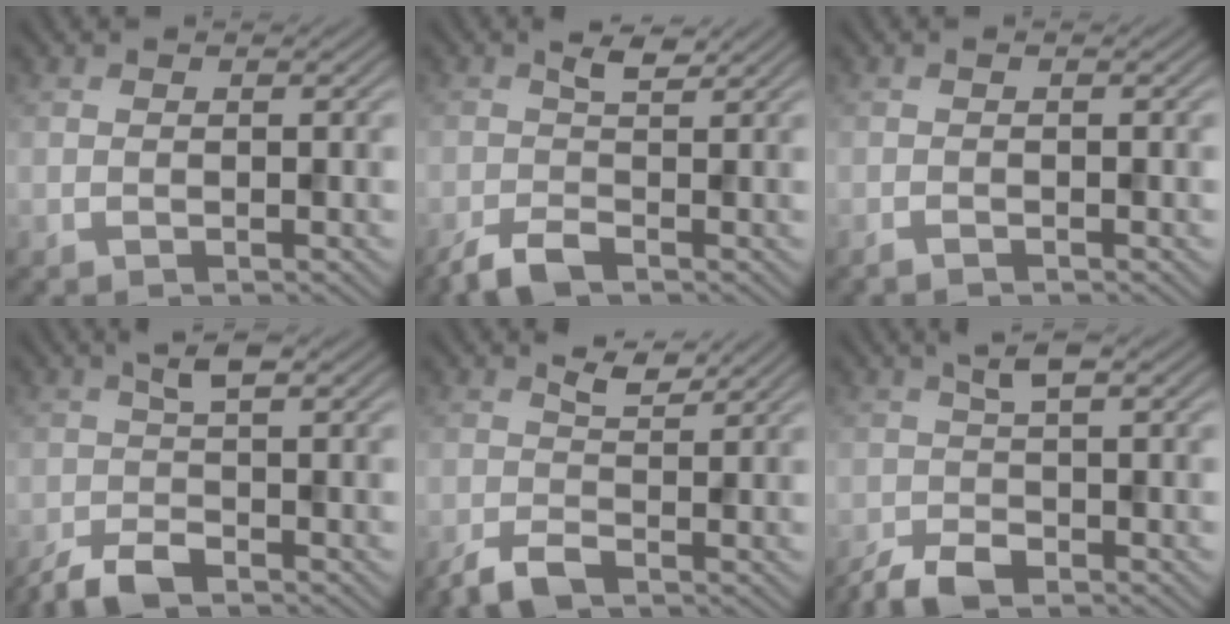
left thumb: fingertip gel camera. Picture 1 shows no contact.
{"total": 3.4, "force": [-1.3, 1.3, 2.9], "torque": [-0.061, 0.000, -0.030]}
{"total": 0.9, "force": [-0.7, 0.1, 0.6], "torque": [-0.013, 0.000, -0.014]}
{"total": 4.1, "force": [-2.2, 1.1, 3.2], "torque": [-0.064, -0.001, -0.053]}
{"total": 3.3, "force": [-0.5, 1.6, 2.8], "torque": [-0.064, -0.002, -0.011]}
{"total": 4.2, "force": [-2.0, 1.4, 3.5], "torque": [-0.076, -0.003, -0.046]}